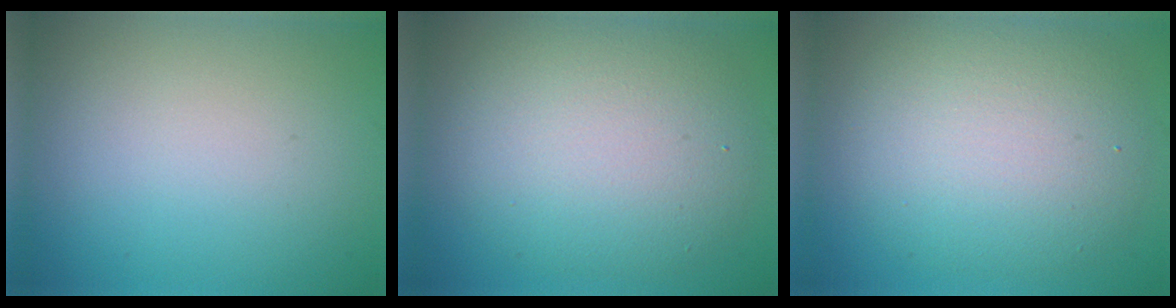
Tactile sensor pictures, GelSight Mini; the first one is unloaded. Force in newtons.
{"total": 7.8, "press": 7.8, "slide": 0.2}
{"total": 7.5, "press": 7.5, "slide": 0.3}